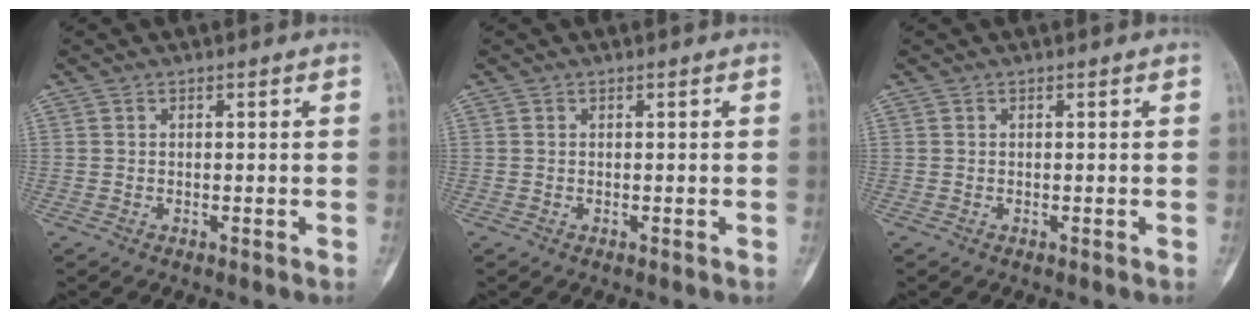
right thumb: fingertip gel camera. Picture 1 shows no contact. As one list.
[{"total": 0.0}, {"total": 0.0}]